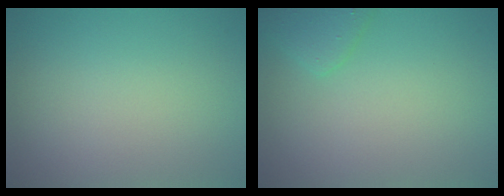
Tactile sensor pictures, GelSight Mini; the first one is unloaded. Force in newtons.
{"total": 1.9, "press": 1.9, "slide": 0.1}